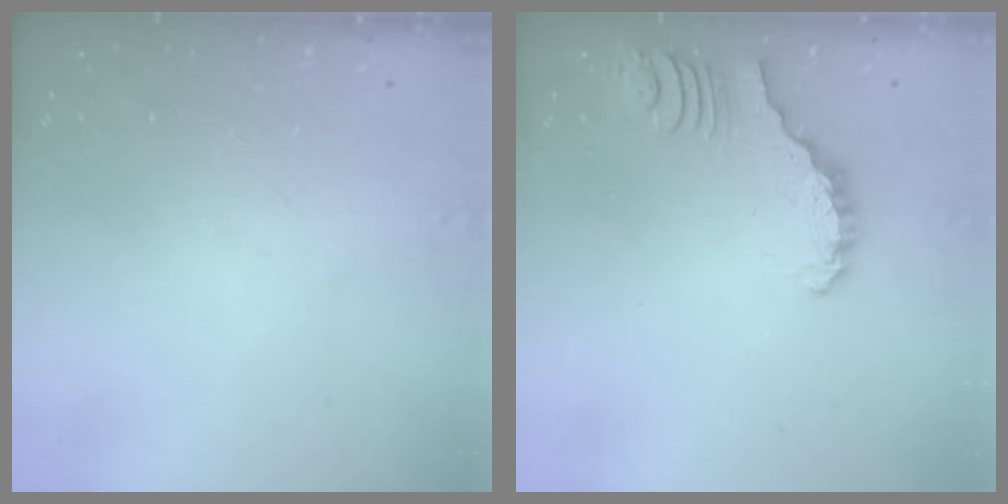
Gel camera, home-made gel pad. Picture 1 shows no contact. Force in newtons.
{"total": 2.9, "press": 2.9, "slide": 0.3}